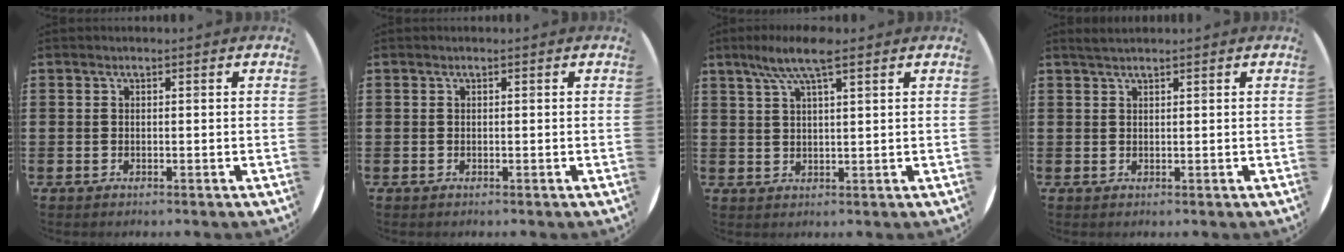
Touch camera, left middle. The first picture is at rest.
{"total": 0.0}
{"total": 6.2, "force": [4.2, 1.1, 4.5], "torque": [-0.097, 0.004, 0.073]}
{"total": 1.1, "force": [1.1, -0.1, 0.4], "torque": [-0.008, 0.001, 0.020]}